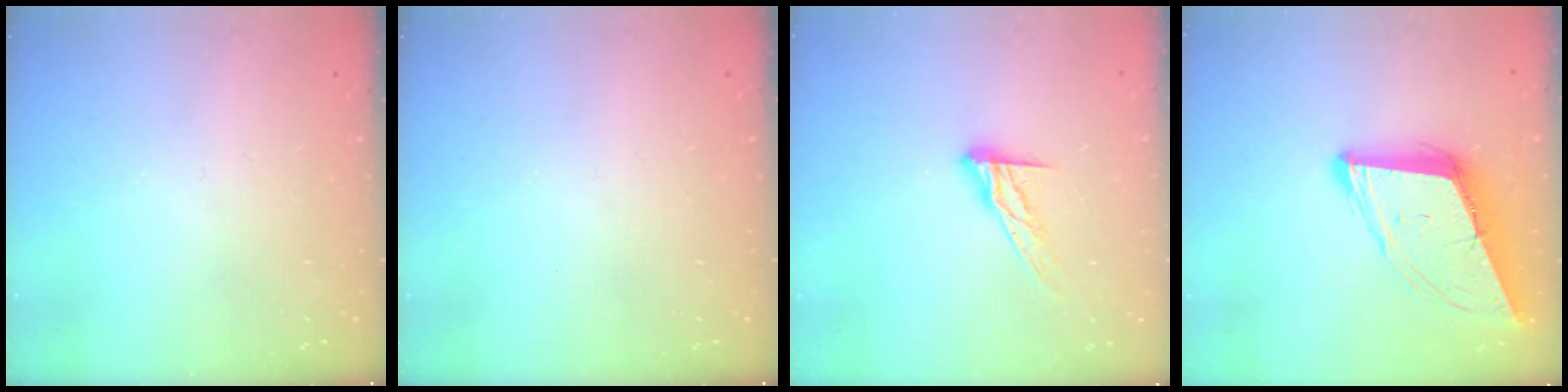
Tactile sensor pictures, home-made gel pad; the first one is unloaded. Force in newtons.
{"total": 0.0}
{"total": 9.5, "press": 9.5, "slide": 0.6}
{"total": 11.4, "press": 10.8, "slide": 3.7}